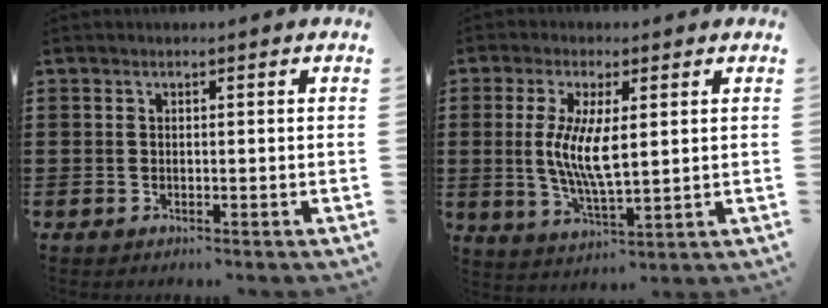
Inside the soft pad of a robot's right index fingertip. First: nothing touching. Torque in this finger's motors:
{"motor_torque": [0.82, -0.22, 0.94, 0.21]}